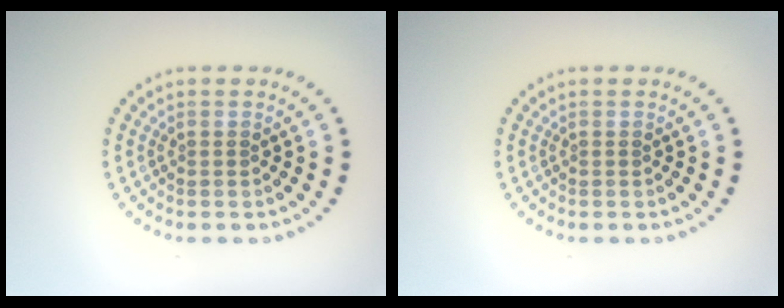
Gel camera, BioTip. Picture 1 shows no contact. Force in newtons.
{"total": 0.0}